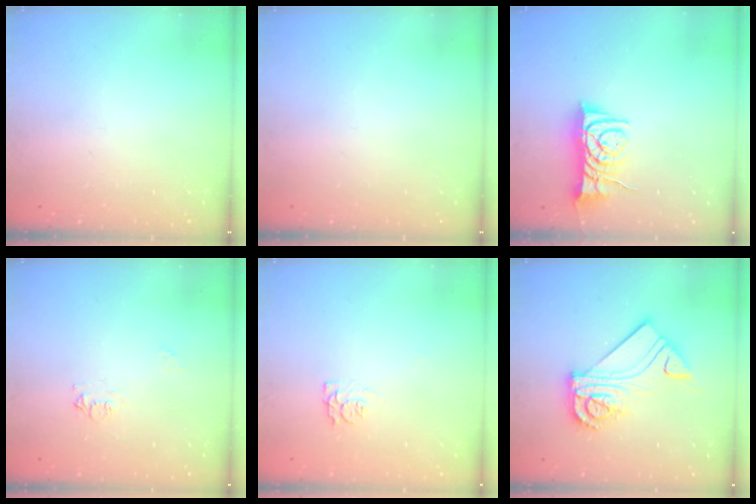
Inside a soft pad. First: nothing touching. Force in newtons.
{"total": 0.0}
{"total": 9.1, "press": 9.1, "slide": 0.5}
{"total": 5.5, "press": 5.5, "slide": 0.7}
{"total": 5.0, "press": 4.9, "slide": 0.5}
{"total": 13.3, "press": 13.3, "slide": 1.3}